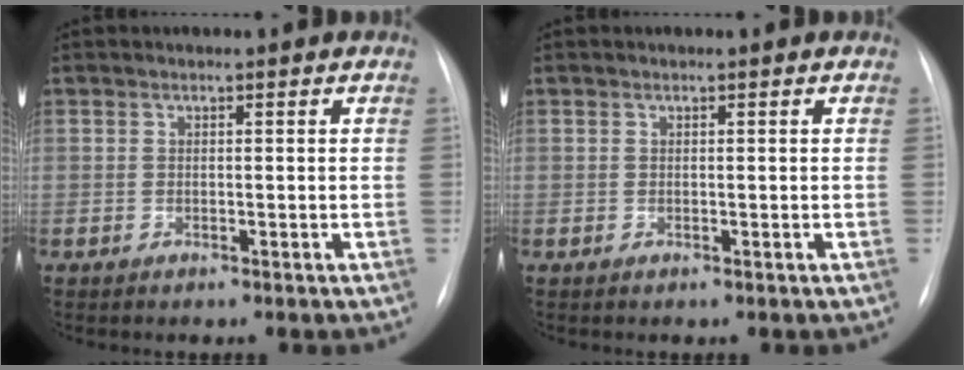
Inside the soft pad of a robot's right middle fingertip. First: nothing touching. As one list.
[{"total": 0.0}]